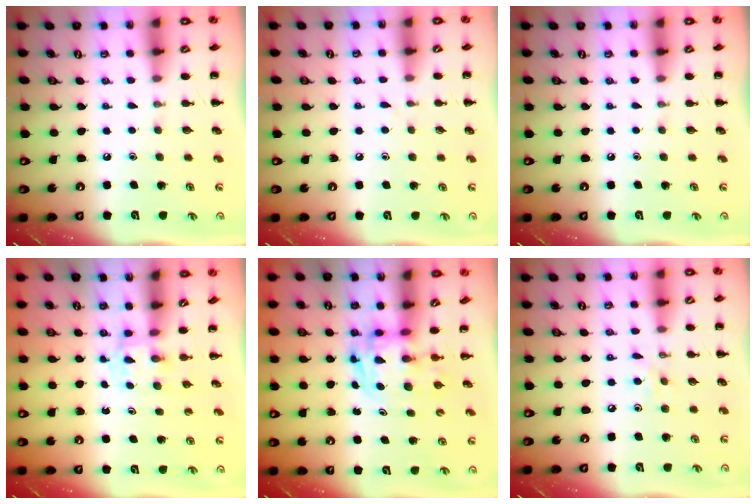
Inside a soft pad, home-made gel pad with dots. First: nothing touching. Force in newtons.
{"total": 2.8, "press": 2.4, "slide": 1.4}
{"total": 0.0}
{"total": 2.4, "press": 2.2, "slide": 1.0}
{"total": 2.9, "press": 2.9, "slide": 0.5}
{"total": 5.0, "press": 4.6, "slide": 1.9}